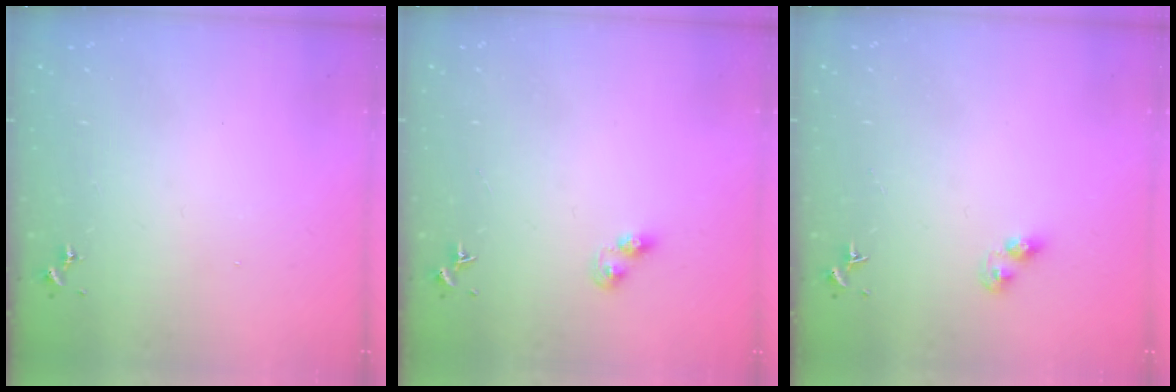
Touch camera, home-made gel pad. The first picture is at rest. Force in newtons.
{"total": 4.1, "press": 4.1, "slide": 0.6}
{"total": 3.9, "press": 3.9, "slide": 0.4}